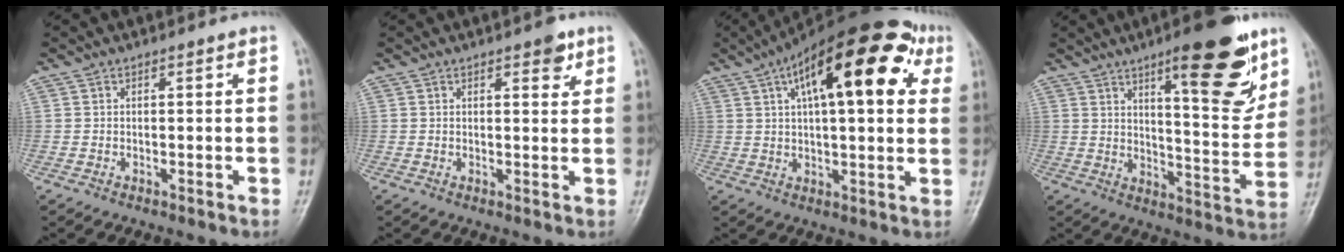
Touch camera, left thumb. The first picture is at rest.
{"total": 3.1, "force": [1.9, 1.4, 2.1], "torque": [-0.015, -0.007, 0.021]}
{"total": 22.3, "force": [8.8, 8.6, 18.6], "torque": [-0.260, 0.022, 0.126]}
{"total": 17.3, "force": [10.0, 4.7, 13.2], "torque": [-0.150, -0.060, 0.148]}